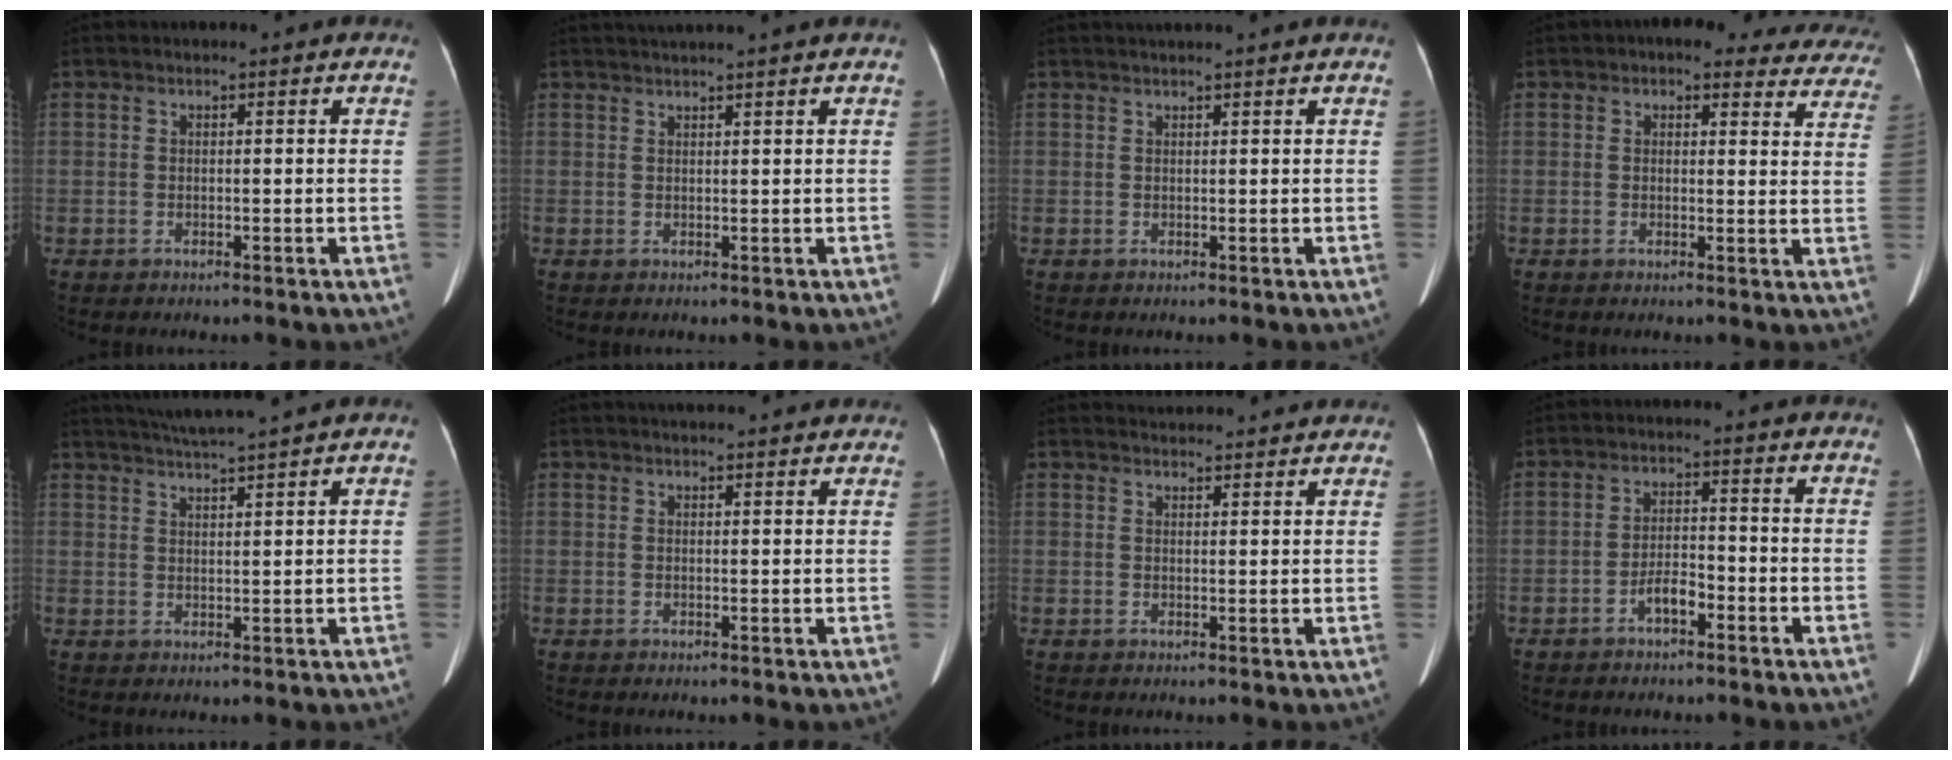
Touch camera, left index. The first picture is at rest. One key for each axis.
{"total": 4.5, "fx": 3.9, "fy": -1.1, "fz": 1.9, "tx": -0.023, "ty": 0.025, "tz": 0.059}
{"total": 4.2, "fx": 3.8, "fy": -0.6, "fz": 1.8, "tx": -0.018, "ty": 0.027, "tz": 0.051}
{"total": 15.6, "fx": 13.9, "fy": 5.5, "fz": 4.4, "tx": -0.012, "ty": 0.004, "tz": 0.131}
{"total": 6.5, "fx": 5.8, "fy": -1.6, "fz": 2.4, "tx": -0.043, "ty": 0.009, "tz": 0.095}
{"total": 8.2, "fx": 7.7, "fy": 0.9, "fz": 2.8, "tx": -0.035, "ty": 0.027, "tz": 0.083}
{"total": 6.9, "fx": 6.8, "fy": 0.7, "fz": 1.2, "tx": -0.016, "ty": 0.026, "tz": 0.076}
{"total": 3.4, "fx": -2.1, "fy": 1.2, "fz": 2.4, "tx": -0.045, "ty": 0.010, "tz": -0.038}